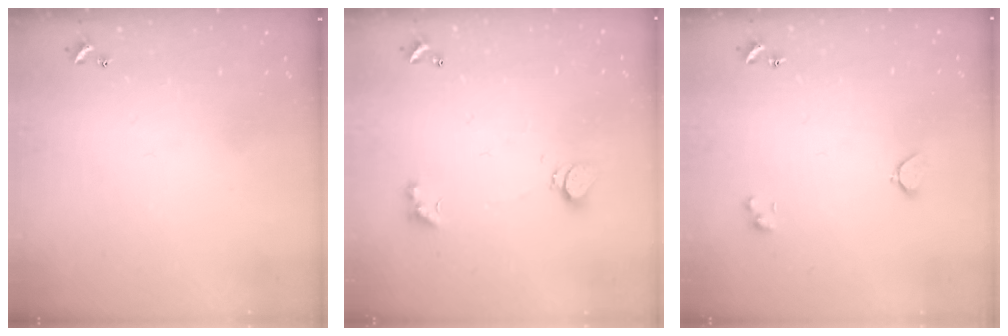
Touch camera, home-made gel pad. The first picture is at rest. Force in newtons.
{"total": 2.1, "press": 2.0, "slide": 0.6}
{"total": 3.6, "press": 3.5, "slide": 0.8}